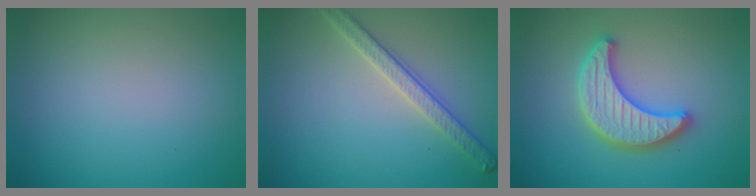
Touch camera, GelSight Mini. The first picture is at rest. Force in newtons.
{"total": 2.8, "press": 2.8, "slide": 0.7}
{"total": 4.4, "press": 4.3, "slide": 0.9}